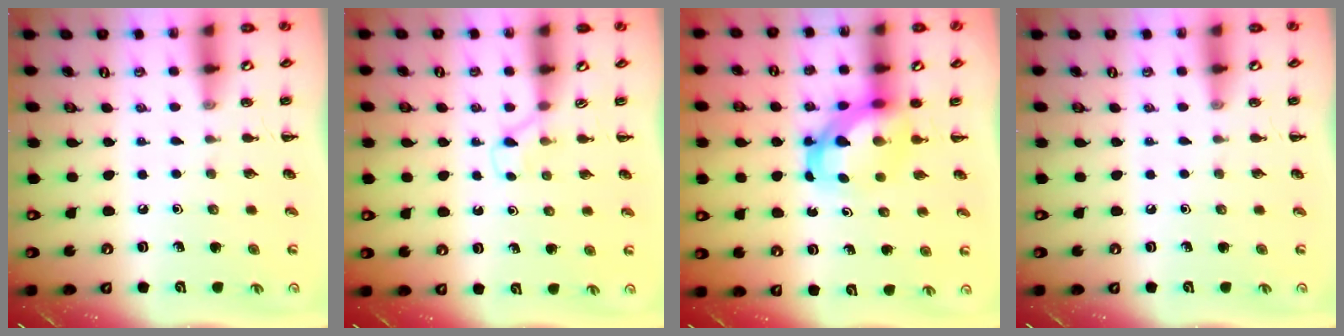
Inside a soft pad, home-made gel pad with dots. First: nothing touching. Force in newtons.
{"total": 2.9, "press": 2.7, "slide": 1.0}
{"total": 4.9, "press": 4.8, "slide": 0.8}
{"total": 0.0}